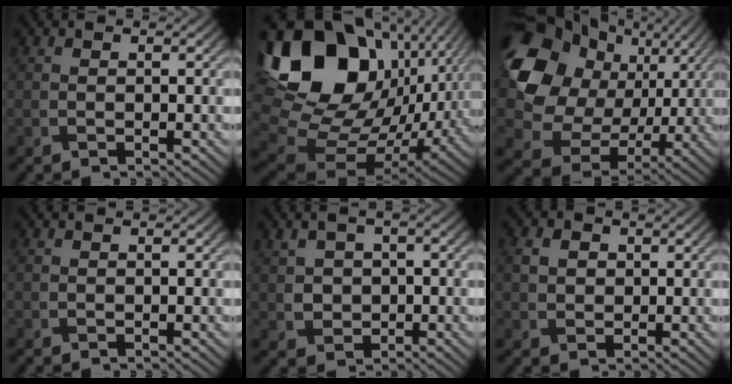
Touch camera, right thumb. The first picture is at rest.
{"total": 21.3, "force": [6.6, 15.4, 13.2], "torque": [-0.288, -0.004, 0.150]}
{"total": 17.0, "force": [4.0, 14.0, 8.7], "torque": [-0.221, 0.003, 0.073]}
{"total": 0.0}
{"total": 3.8, "force": [0.3, 2.9, 2.5], "torque": [-0.056, -0.001, 0.011]}
{"total": 2.5, "force": [0.5, 2.0, 1.3], "torque": [-0.035, 0.001, 0.006]}